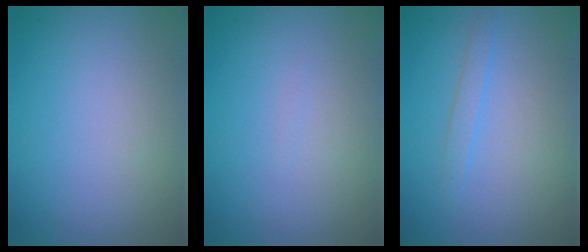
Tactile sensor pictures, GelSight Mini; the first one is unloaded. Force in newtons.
{"total": 0.0}
{"total": 1.1, "press": 1.1, "slide": 0.2}